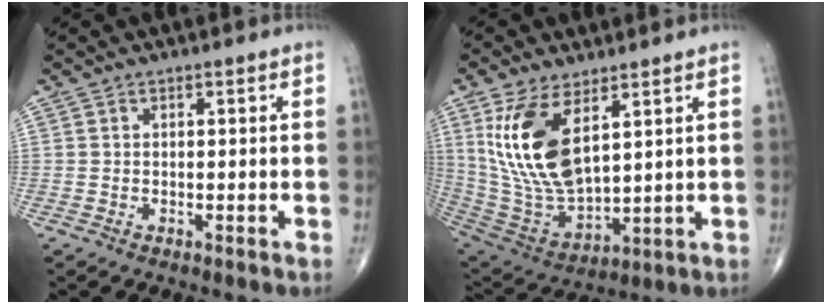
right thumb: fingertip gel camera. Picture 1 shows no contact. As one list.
[{"total": 16.7, "force": [6.5, 7.7, 13.3], "torque": [-0.253, -0.030, 0.146]}]